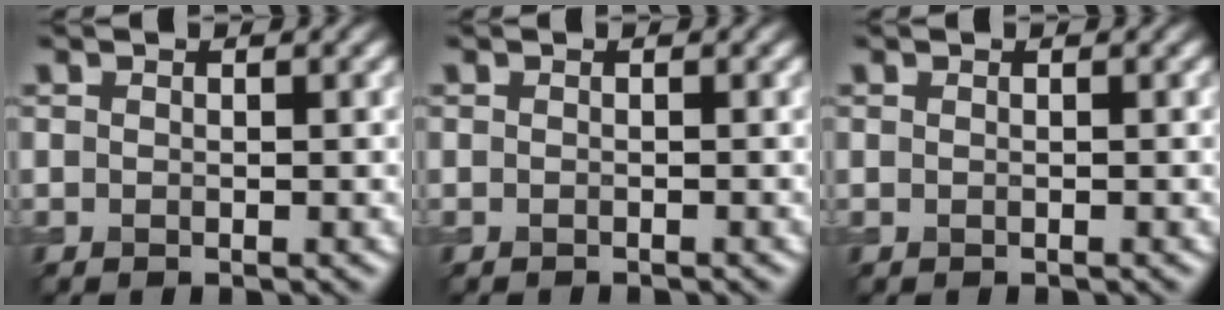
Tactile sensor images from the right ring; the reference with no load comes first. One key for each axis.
{"total": 0.9, "fx": -0.8, "fy": 0.1, "fz": 0.4, "tx": 0.002, "ty": -0.003, "tz": -0.016}
{"total": 0.6, "fx": -0.2, "fy": 0.3, "fz": 0.4, "tx": -0.001, "ty": -0.002, "tz": -0.008}